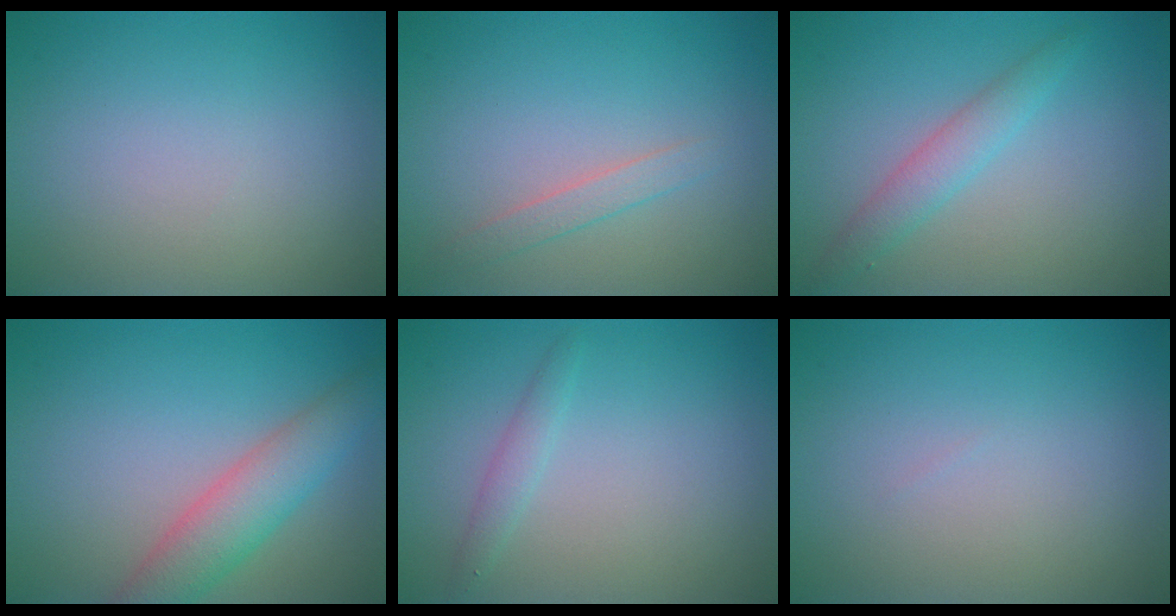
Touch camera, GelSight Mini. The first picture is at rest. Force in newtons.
{"total": 1.4, "press": 1.4, "slide": 0.0}
{"total": 2.4, "press": 2.4, "slide": 0.1}
{"total": 4.5, "press": 4.5, "slide": 0.2}
{"total": 1.3, "press": 1.3, "slide": 0.1}
{"total": 0.0}